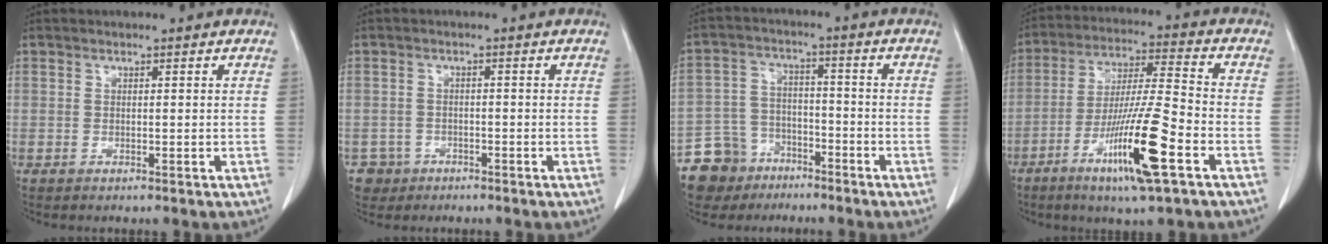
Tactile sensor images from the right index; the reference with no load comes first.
{"total": 3.3, "force": [-1.5, 2.9, -0.3], "torque": [0.009, 0.013, -0.026]}
{"total": 8.6, "force": [-6.0, 6.2, 0.7], "torque": [-0.019, 0.019, -0.106]}
{"total": 14.6, "force": [-6.5, 0.2, 13.1], "torque": [-0.247, -0.021, -0.115]}